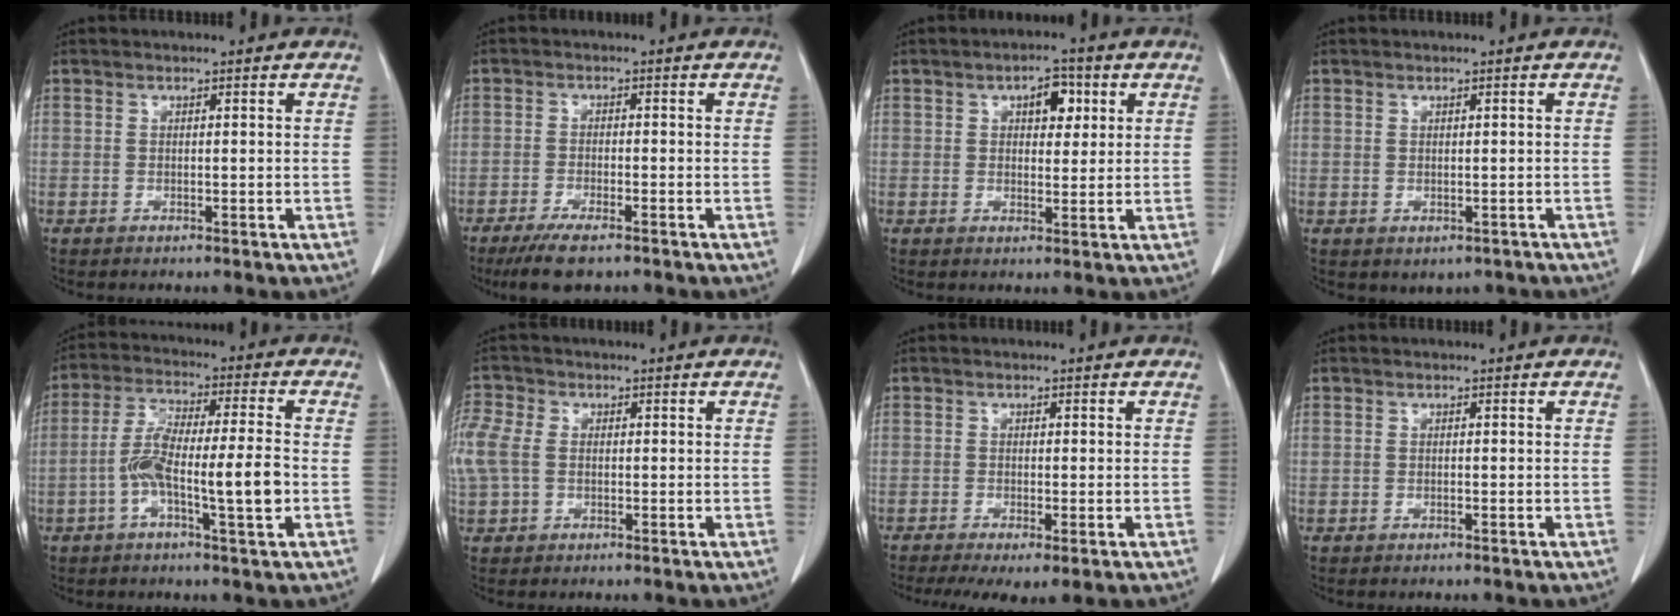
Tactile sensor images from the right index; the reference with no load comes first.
{"total": 5.9, "force": [-4.3, 1.1, 3.9], "torque": [-0.072, -0.013, -0.068]}
{"total": 4.7, "force": [1.8, 2.4, 3.6], "torque": [-0.050, 0.011, 0.026]}
{"total": 1.9, "force": [-0.7, 1.5, 0.8], "torque": [-0.009, 0.000, 0.000]}
{"total": 11.1, "force": [-2.4, 1.3, 10.7], "torque": [-0.197, 0.011, -0.048]}
{"total": 7.4, "force": [0.6, 5.5, 4.9], "torque": [-0.157, 0.028, 0.016]}
{"total": 5.5, "force": [-3.3, 1.4, 4.2], "torque": [-0.067, -0.018, -0.055]}
{"total": 0.0}